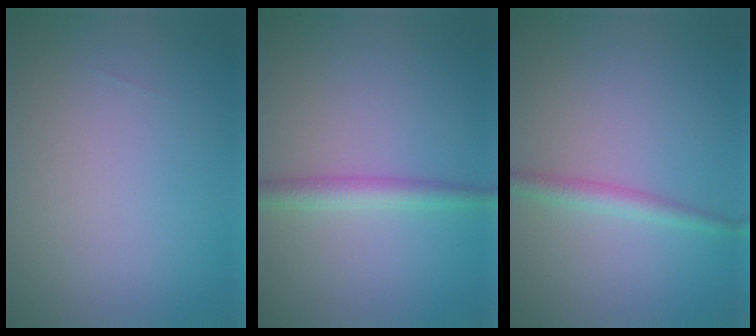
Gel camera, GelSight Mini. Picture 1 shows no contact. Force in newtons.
{"total": 2.6, "press": 2.6, "slide": 0.1}
{"total": 2.1, "press": 2.1, "slide": 0.0}